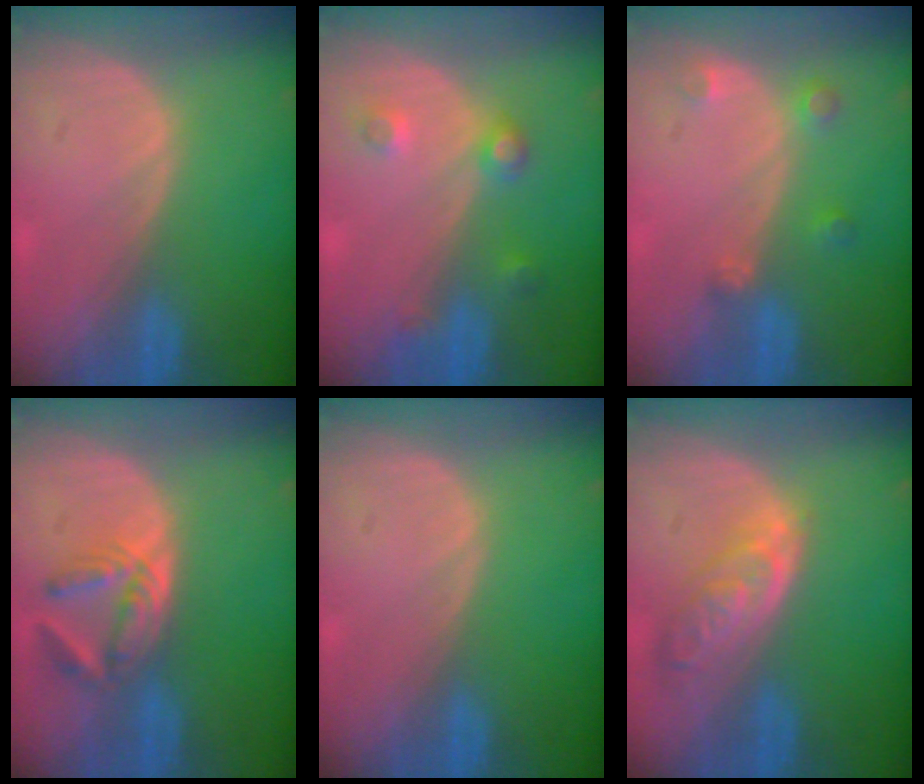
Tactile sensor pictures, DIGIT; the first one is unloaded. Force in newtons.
{"total": 3.6, "press": 3.4, "slide": 1.3}
{"total": 2.6, "press": 2.5, "slide": 0.5}
{"total": 5.7, "press": 5.3, "slide": 2.3}
{"total": 0.0}
{"total": 6.3, "press": 5.6, "slide": 2.8}